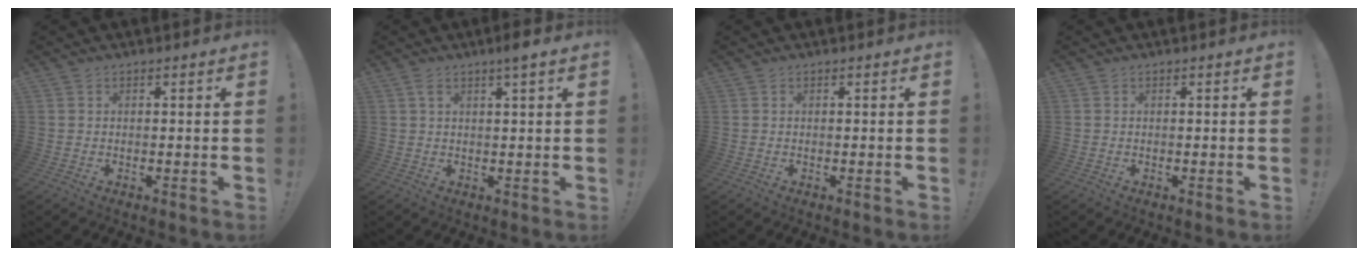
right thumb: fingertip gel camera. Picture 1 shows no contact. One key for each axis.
{"total": 3.7, "fx": 1.9, "fy": 0.0, "fz": 3.2, "tx": -0.057, "ty": -0.002, "tz": 0.028}
{"total": 0.0}
{"total": 0.0}